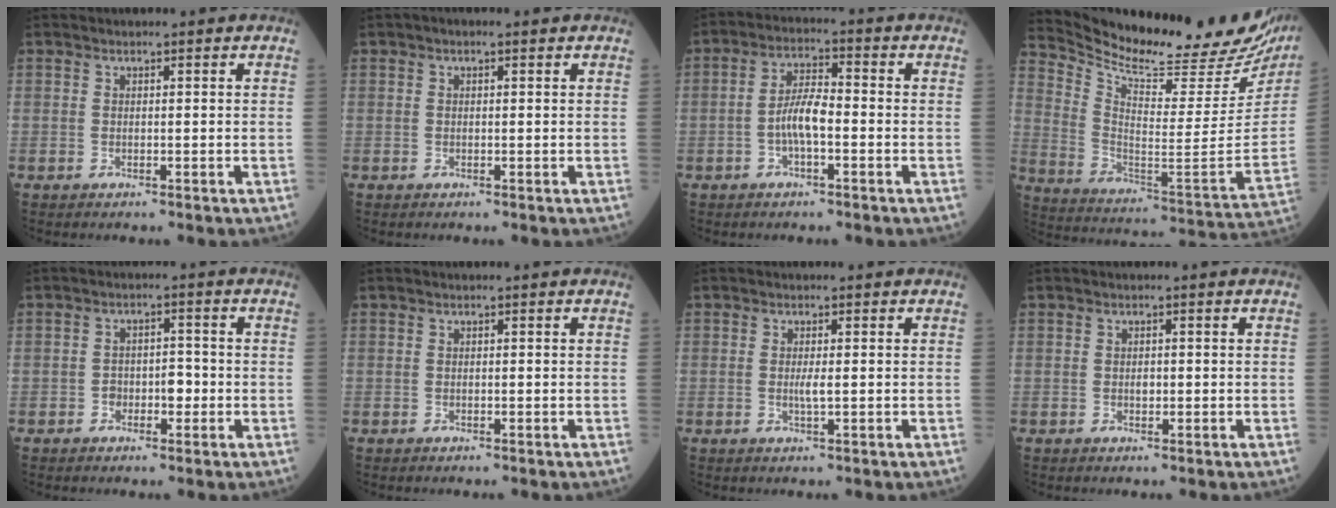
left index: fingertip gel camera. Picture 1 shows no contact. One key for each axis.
{"total": 1.0, "fx": 0.4, "fy": 0.4, "fz": 0.8, "tx": -0.018, "ty": 0.007, "tz": 0.003}
{"total": 5.5, "fx": -1.6, "fy": 1.4, "fz": 5.0, "tx": -0.101, "ty": 0.006, "tz": -0.037}
{"total": 25.9, "fx": 23.5, "fy": 4.4, "fz": 10.0, "tx": -0.173, "ty": -0.091, "tz": 0.328}
{"total": 3.2, "fx": -1.3, "fy": 1.7, "fz": 2.4, "tx": -0.030, "ty": 0.009, "tz": -0.022}
{"total": 0.0}
{"total": 1.5, "fx": -0.3, "fy": 0.0, "fz": 1.5, "tx": -0.031, "ty": -0.005, "tz": -0.007}
{"total": 0.9, "fx": -0.4, "fy": 0.5, "fz": 0.6, "tx": -0.012, "ty": -0.002, "tz": -0.007}